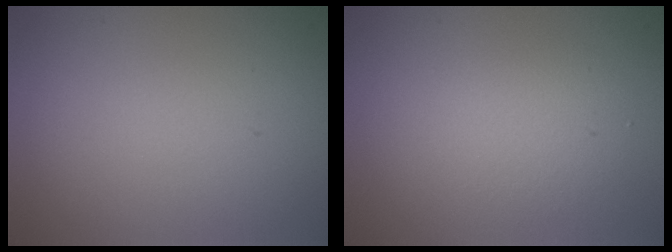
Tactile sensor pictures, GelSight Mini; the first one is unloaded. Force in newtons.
{"total": 2.4, "press": 2.4, "slide": 0.2}